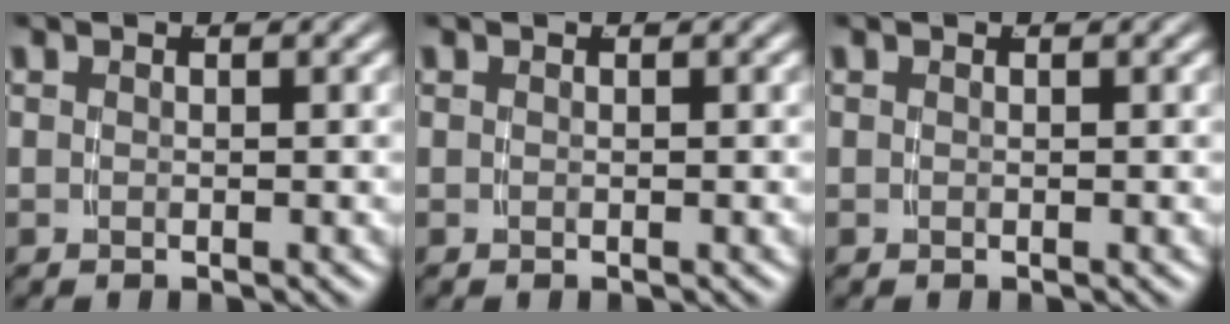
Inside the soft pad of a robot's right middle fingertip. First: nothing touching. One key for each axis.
{"total": 0.0}
{"total": 0.0}